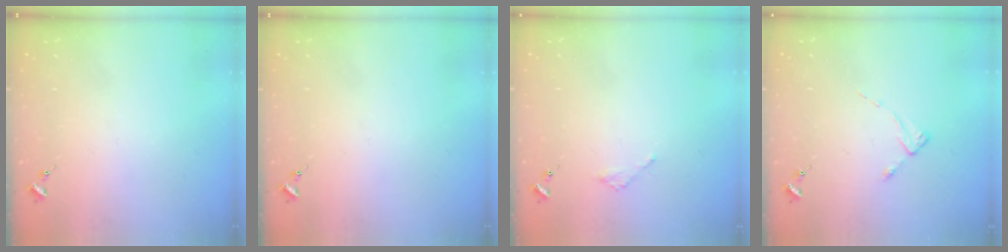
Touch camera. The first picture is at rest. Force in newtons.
{"total": 0.0}
{"total": 1.8, "press": 1.8, "slide": 0.2}
{"total": 2.2, "press": 2.2, "slide": 0.4}